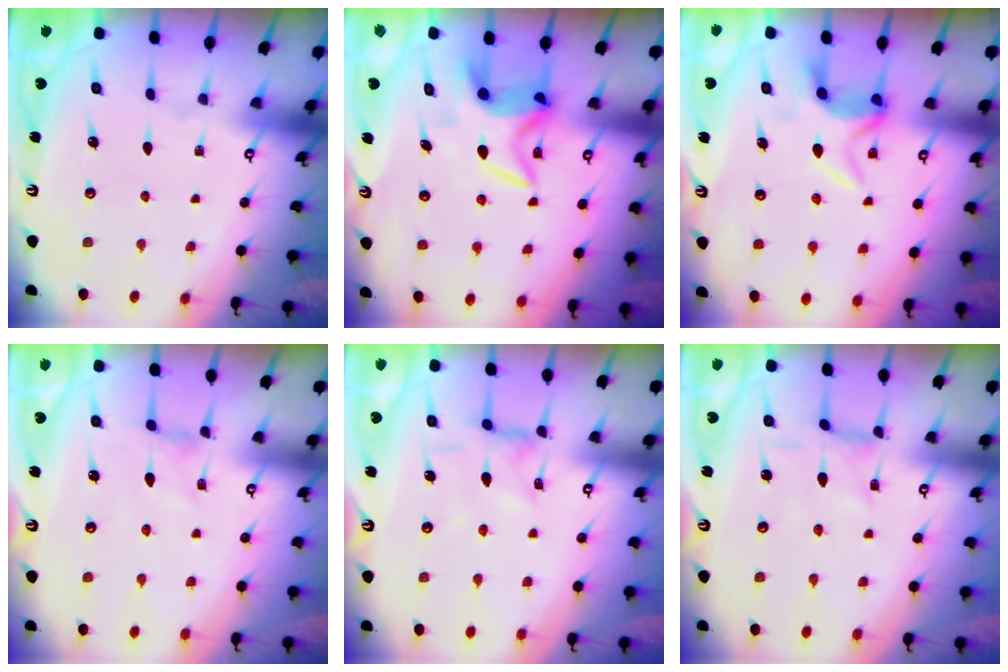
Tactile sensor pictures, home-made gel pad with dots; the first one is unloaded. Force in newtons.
{"total": 6.6, "press": 6.6, "slide": 0.4}
{"total": 6.5, "press": 6.4, "slide": 1.3}
{"total": 0.0}
{"total": 1.8, "press": 1.8, "slide": 0.3}
{"total": 0.6, "press": 0.5, "slide": 0.2}